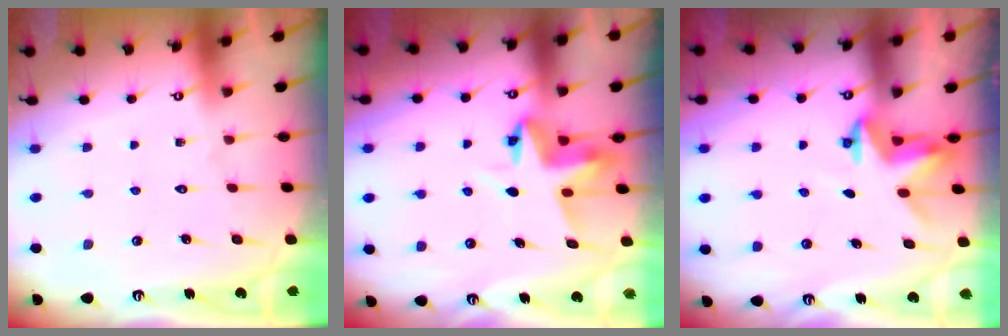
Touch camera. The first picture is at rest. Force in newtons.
{"total": 5.5, "press": 5.5, "slide": 0.2}
{"total": 3.1, "press": 3.1, "slide": 0.1}